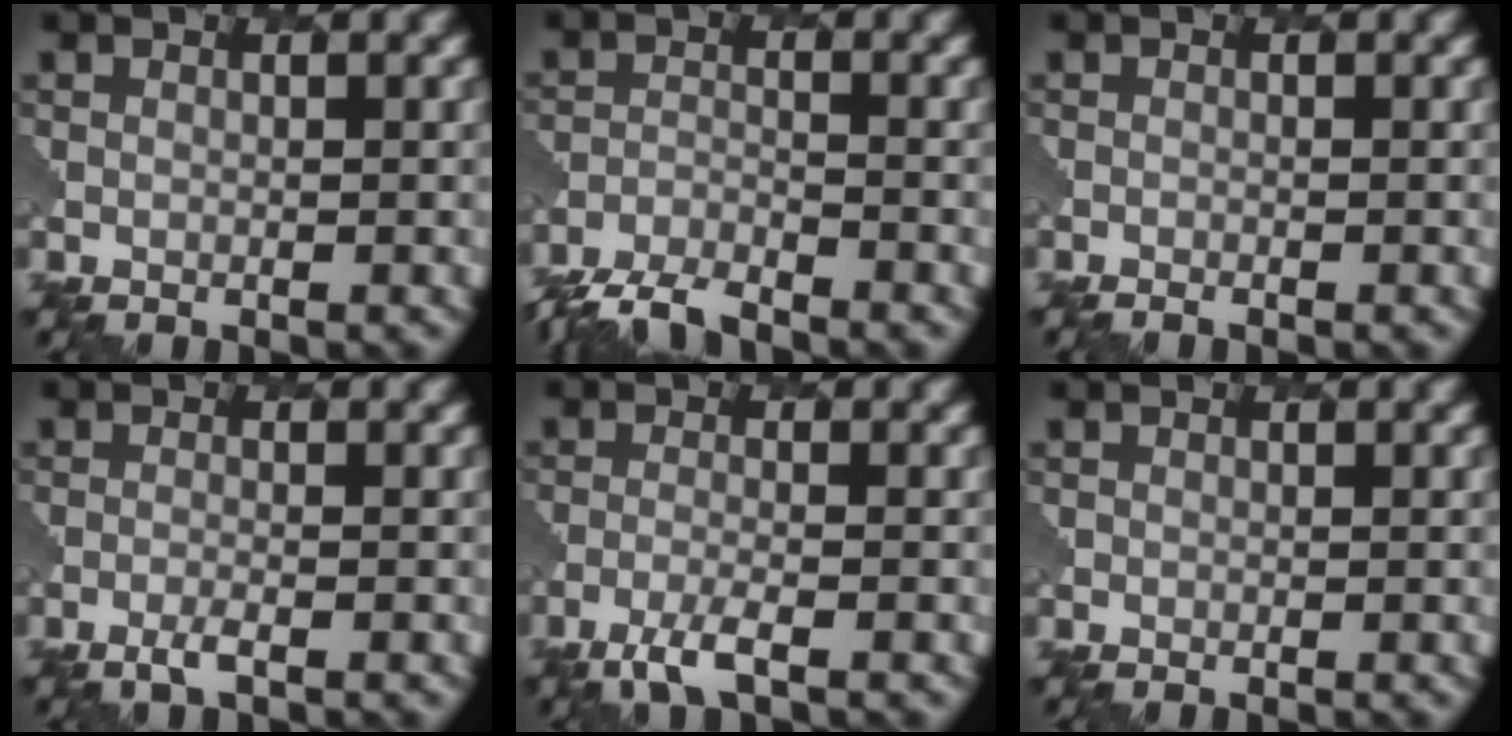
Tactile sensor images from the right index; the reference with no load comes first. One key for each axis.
{"total": 5.2, "fx": -4.9, "fy": 0.8, "fz": 1.3, "tx": -0.031, "ty": -0.014, "tz": -0.093}
{"total": 1.1, "fx": -1.0, "fy": 0.3, "fz": 0.4, "tx": 0.001, "ty": 0.006, "tz": -0.014}
{"total": 1.2, "fx": -0.9, "fy": 0.1, "fz": 0.8, "tx": -0.016, "ty": 0.003, "tz": -0.024}
{"total": 2.5, "fx": -1.8, "fy": 0.4, "fz": 1.7, "tx": -0.038, "ty": -0.001, "tz": -0.046}
{"total": 0.5, "fx": -0.3, "fy": 0.4, "fz": 0.0, "tx": 0.003, "ty": 0.001, "tz": 0.002}